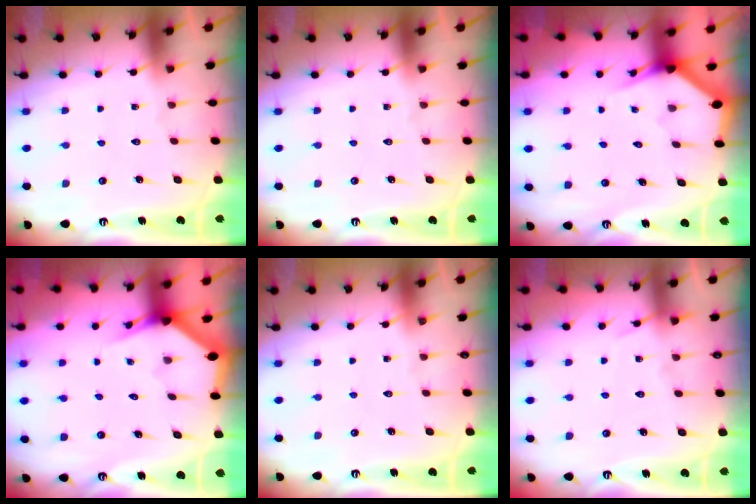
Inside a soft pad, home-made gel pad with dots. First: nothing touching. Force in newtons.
{"total": 0.0}
{"total": 2.7, "press": 2.7, "slide": 0.1}
{"total": 2.9, "press": 2.9, "slide": 0.0}
{"total": 0.0}
{"total": 5.9, "press": 5.9, "slide": 0.7}